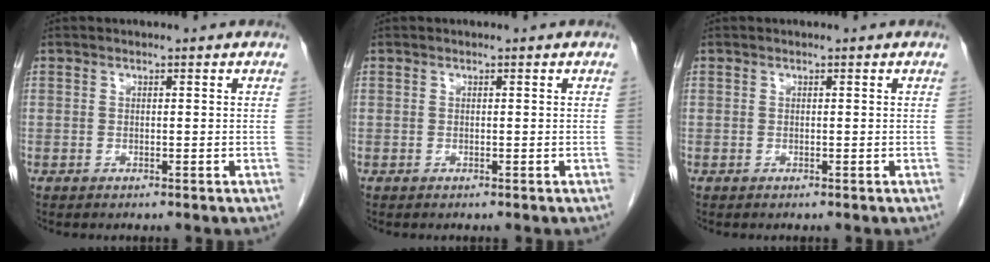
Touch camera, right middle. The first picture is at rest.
{"total": 0.0}
{"total": 0.0}